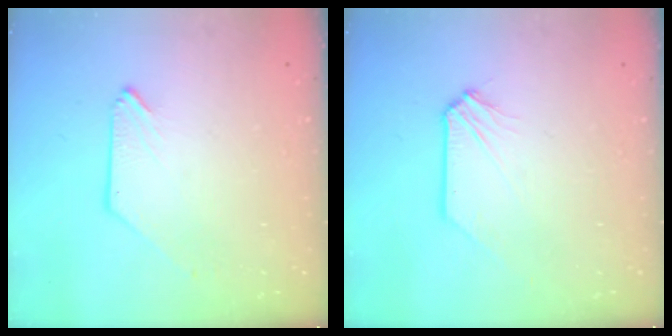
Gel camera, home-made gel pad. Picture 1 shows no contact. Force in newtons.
{"total": 0.0}